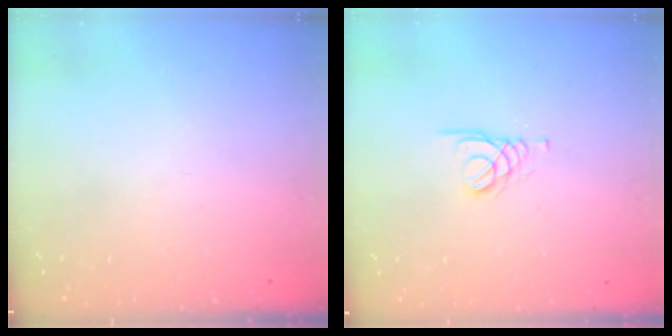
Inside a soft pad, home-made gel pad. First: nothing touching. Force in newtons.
{"total": 1.8, "press": 1.8, "slide": 0.2}